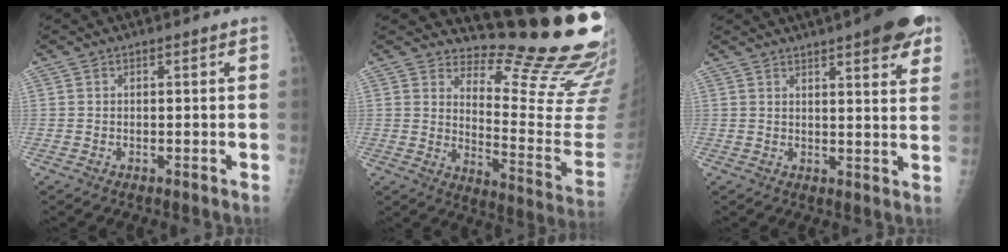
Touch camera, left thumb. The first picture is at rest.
{"total": 20.1, "force": [17.5, 3.6, 9.2], "torque": [-0.085, -0.199, 0.223]}
{"total": 11.9, "force": [7.3, 2.7, 8.9], "torque": [-0.093, -0.023, 0.088]}